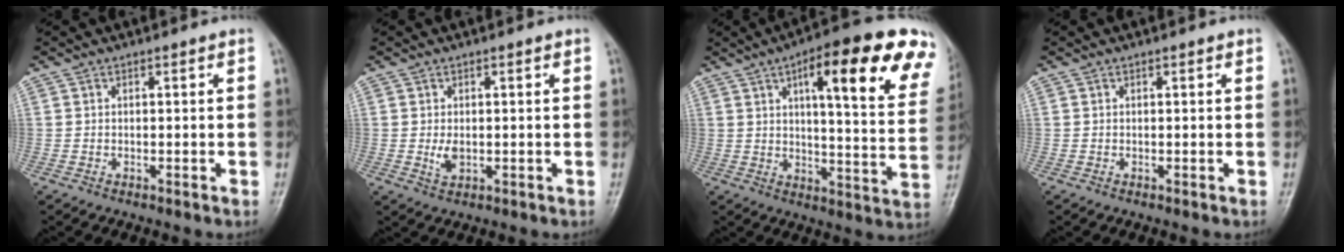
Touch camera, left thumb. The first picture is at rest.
{"total": 2.7, "force": [0.1, 1.8, 2.0], "torque": [-0.034, -0.008, 0.004]}
{"total": 23.0, "force": [11.0, 6.1, 19.2], "torque": [-0.228, -0.022, 0.143]}
{"total": 0.0}